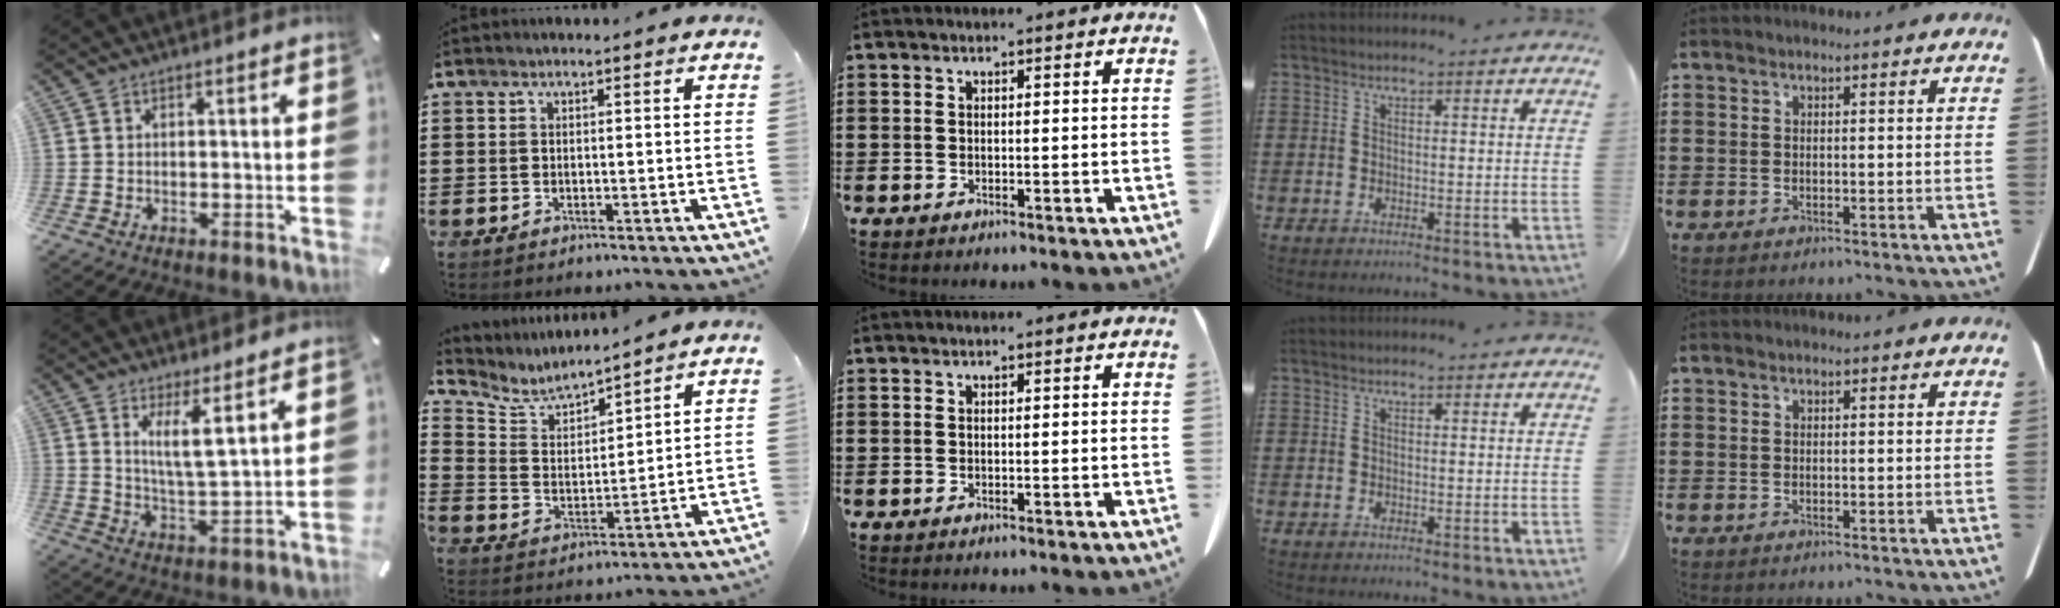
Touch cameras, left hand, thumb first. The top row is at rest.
{"thumb": {"total": 7.3, "force": [4.6, 0.5, 5.7], "torque": [-0.110, -0.022, 0.075]}, "index": {"total": 4.9, "force": [4.7, 1.0, 1.3], "torque": [-0.054, -0.029, 0.076]}}